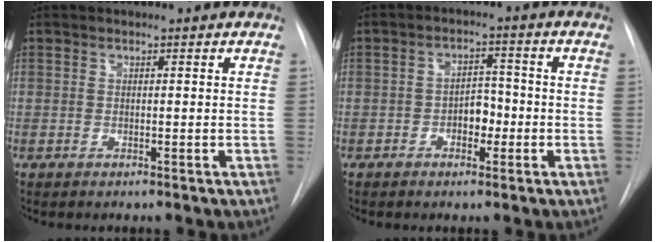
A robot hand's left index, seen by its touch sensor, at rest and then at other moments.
{"total": 3.8, "force": [-1.3, 2.3, 2.7], "torque": [-0.035, 0.011, -0.022]}